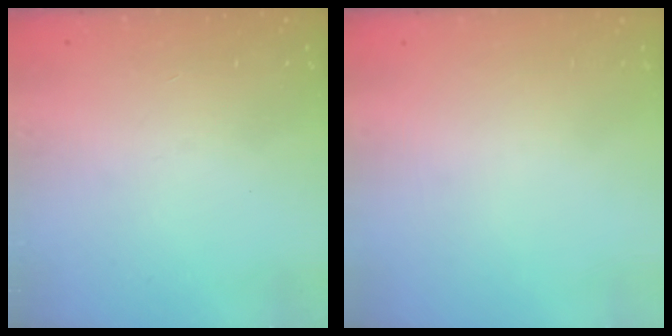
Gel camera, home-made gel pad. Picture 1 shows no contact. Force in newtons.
{"total": 0.0}